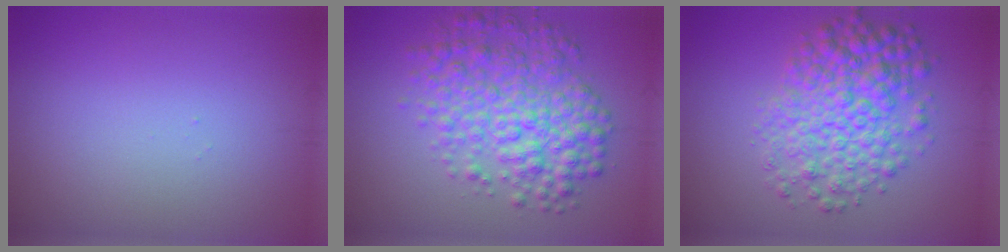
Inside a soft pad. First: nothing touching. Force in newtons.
{"total": 6.7, "press": 6.7, "slide": 0.1}
{"total": 6.7, "press": 6.7, "slide": 0.1}